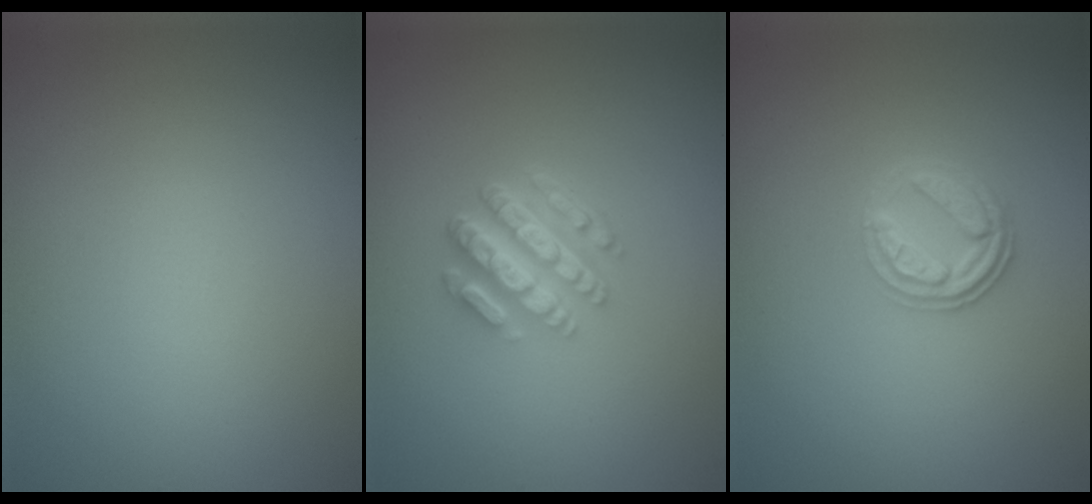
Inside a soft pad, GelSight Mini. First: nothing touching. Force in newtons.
{"total": 4.7, "press": 3.5, "slide": 3.1}
{"total": 2.7, "press": 2.5, "slide": 0.9}